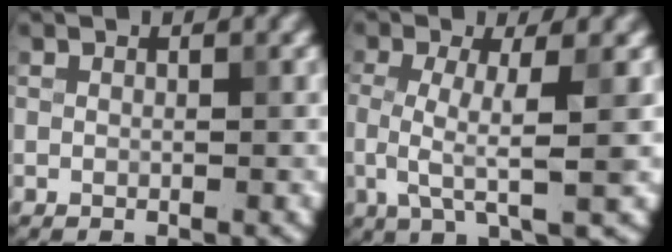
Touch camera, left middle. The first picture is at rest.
{"total": 4.7, "force": [-0.5, 1.0, 4.5], "torque": [-0.099, -0.006, -0.011]}